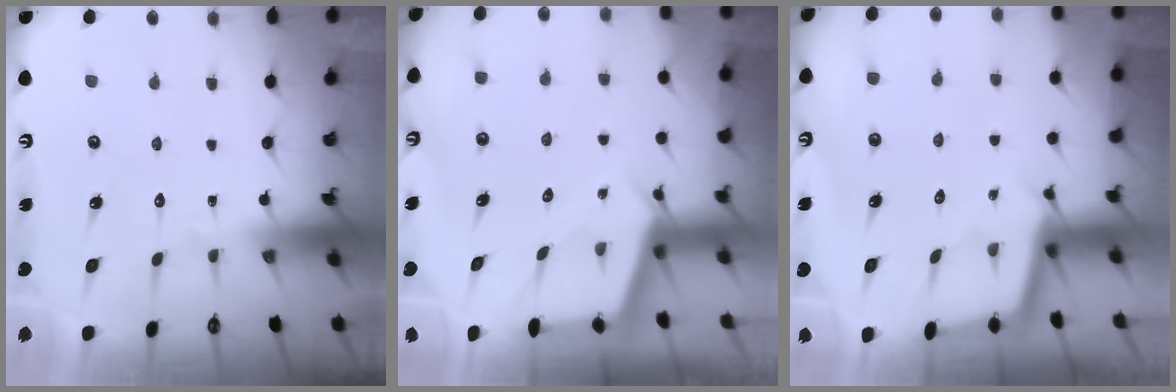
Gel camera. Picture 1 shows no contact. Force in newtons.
{"total": 2.7, "press": 2.7, "slide": 0.3}
{"total": 2.3, "press": 2.3, "slide": 0.1}